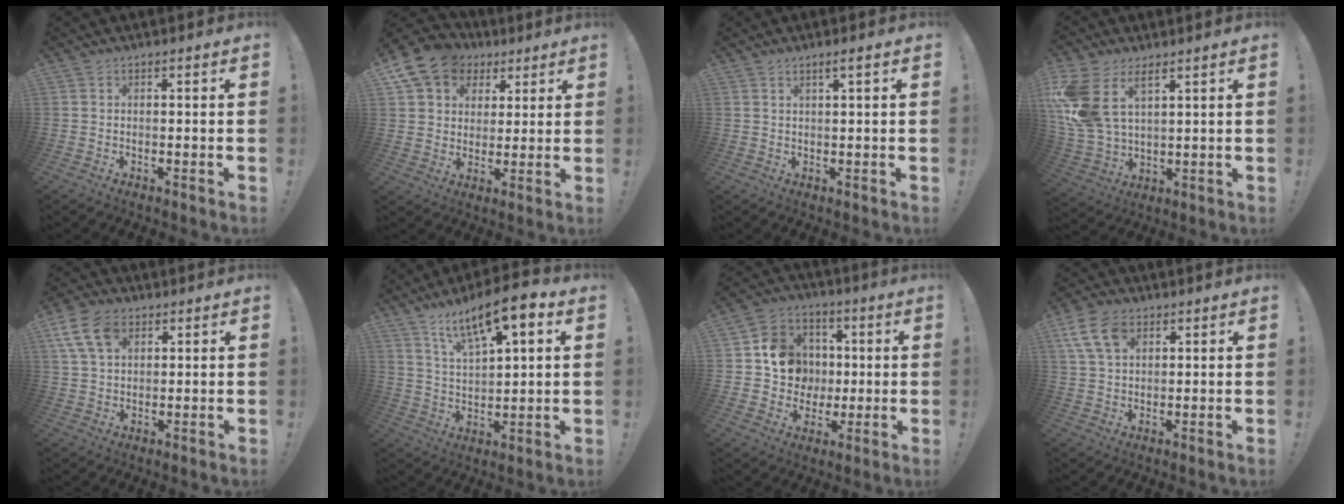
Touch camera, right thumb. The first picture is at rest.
{"total": 12.3, "force": [6.6, 9.4, 4.4], "torque": [-0.070, -0.039, 0.130]}
{"total": 2.2, "force": [0.9, 0.0, 2.0], "torque": [-0.032, -0.001, 0.011]}
{"total": 13.8, "force": [6.8, 8.2, 8.8], "torque": [-0.189, -0.035, 0.131]}
{"total": 11.1, "force": [5.0, 7.2, 6.8], "torque": [-0.135, -0.009, 0.099]}
{"total": 13.3, "force": [8.3, 4.1, 9.6], "torque": [-0.158, -0.043, 0.138]}
{"total": 13.2, "force": [1.2, 12.2, 4.7], "torque": [-0.047, 0.003, 0.039]}
{"total": 10.3, "force": [4.9, 6.6, 6.2], "torque": [-0.119, -0.006, 0.097]}